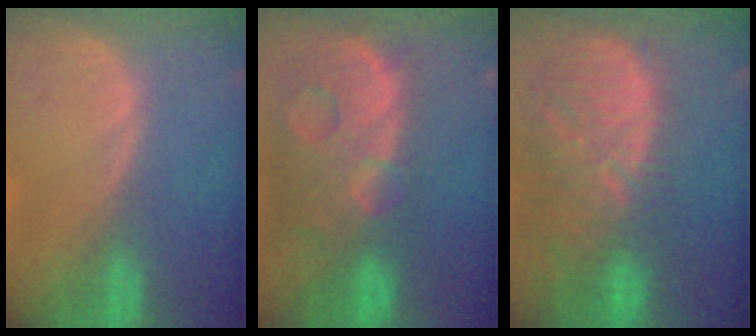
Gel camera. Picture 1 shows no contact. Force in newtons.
{"total": 13.9, "press": 11.3, "slide": 8.1}
{"total": 13.4, "press": 11.5, "slide": 7.0}